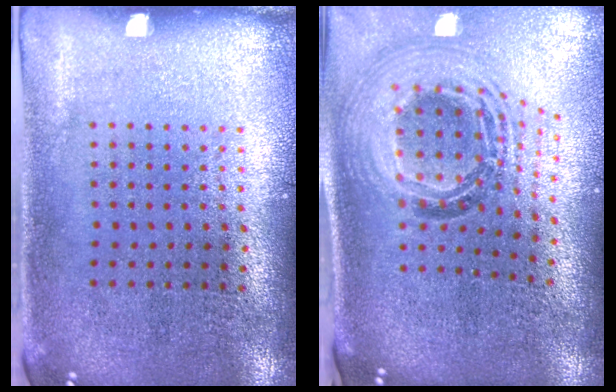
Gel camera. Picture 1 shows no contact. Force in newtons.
{"total": 1.8, "press": 1.5, "slide": 1.0}